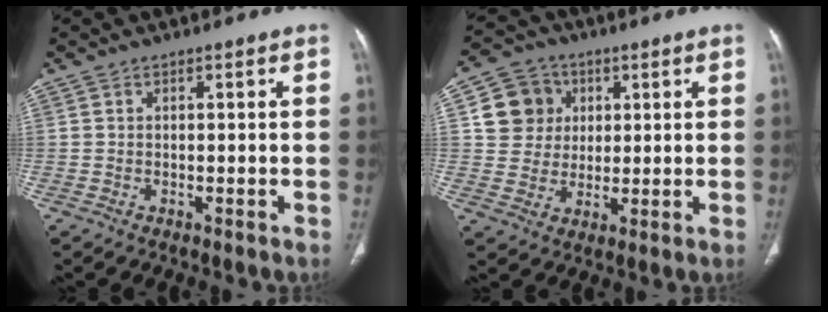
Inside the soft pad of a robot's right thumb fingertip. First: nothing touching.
{"total": 9.4, "force": [2.6, 8.7, 2.6], "torque": [-0.017, 0.001, 0.044]}